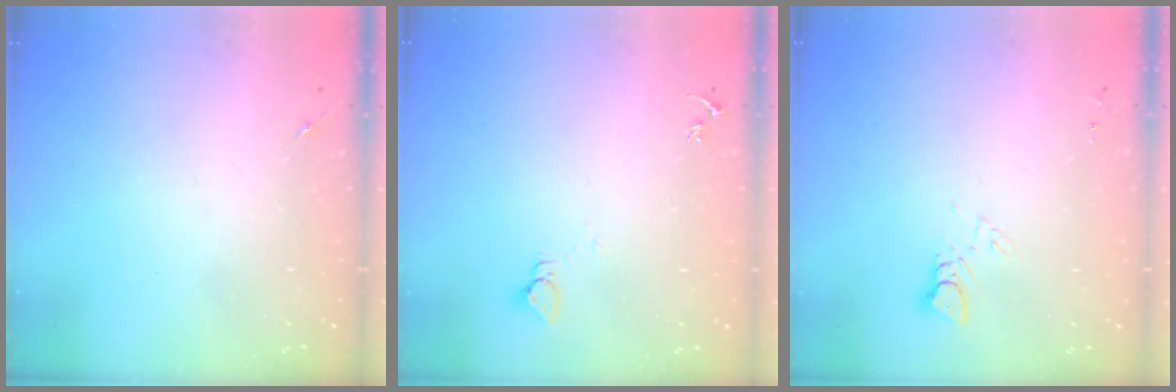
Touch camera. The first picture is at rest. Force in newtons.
{"total": 2.7, "press": 2.7, "slide": 0.1}
{"total": 2.9, "press": 2.9, "slide": 0.2}